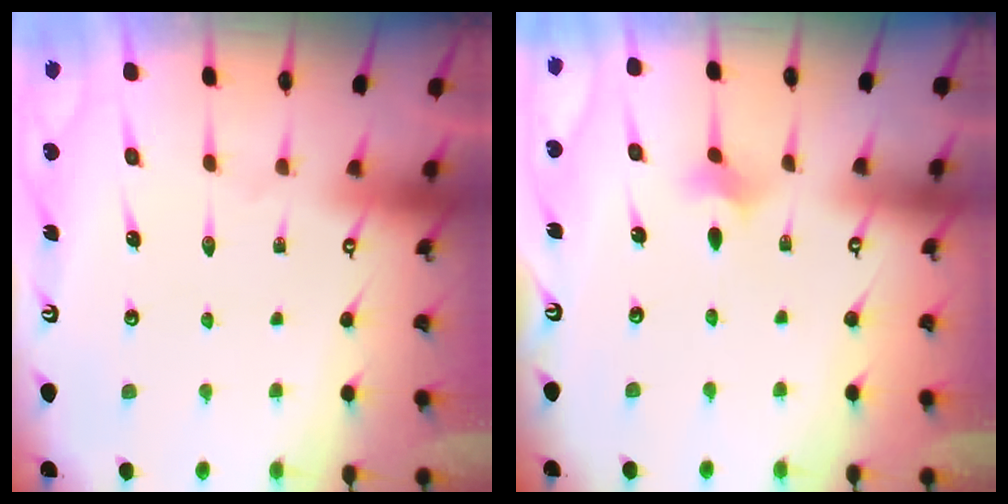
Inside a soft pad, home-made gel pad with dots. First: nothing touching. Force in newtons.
{"total": 1.9, "press": 1.8, "slide": 0.5}